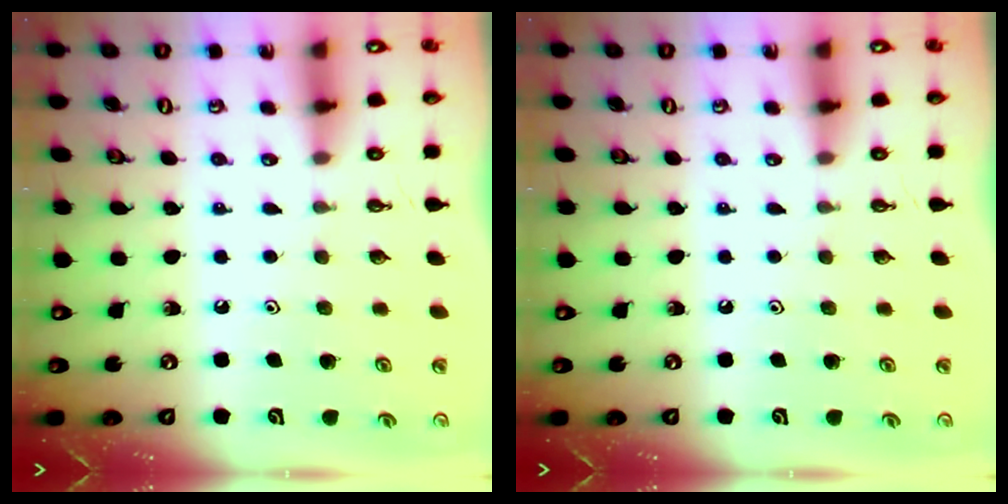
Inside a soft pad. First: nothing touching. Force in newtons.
{"total": 0.0}